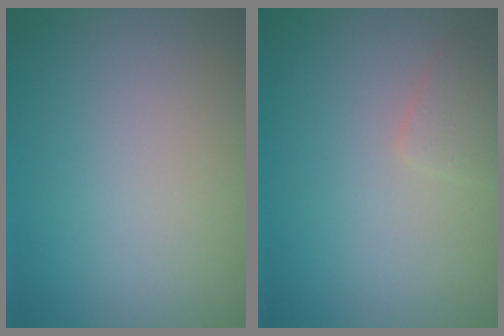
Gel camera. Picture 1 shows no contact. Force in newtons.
{"total": 1.1, "press": 1.1, "slide": 0.0}